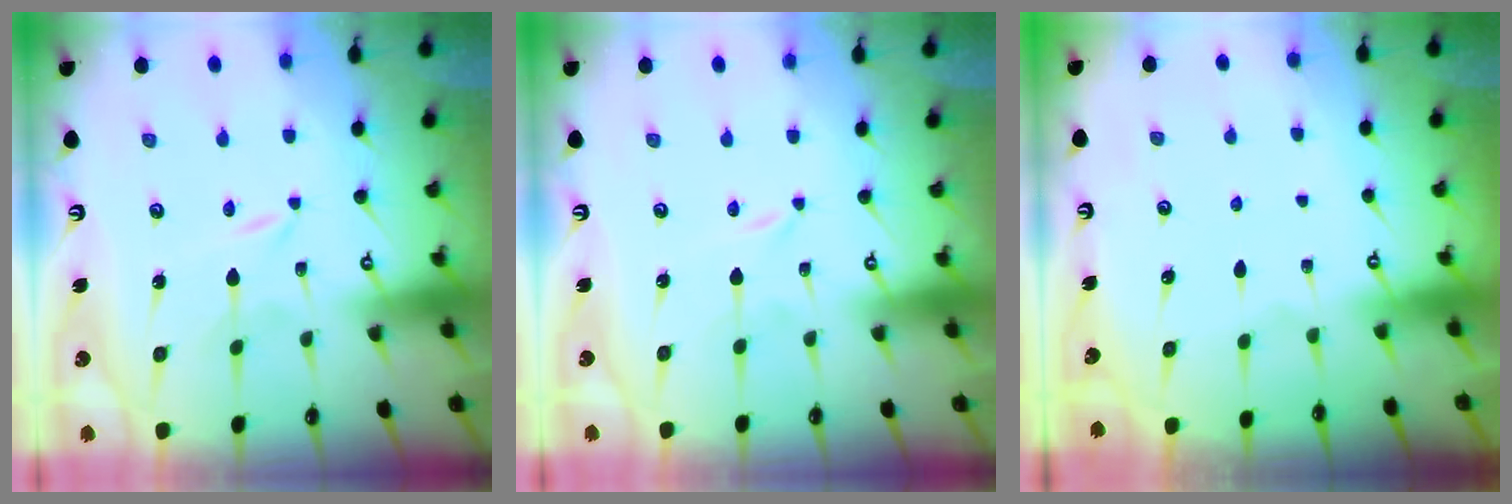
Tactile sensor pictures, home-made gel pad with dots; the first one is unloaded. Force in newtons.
{"total": 0.0}
{"total": 0.6, "press": 0.6, "slide": 0.1}